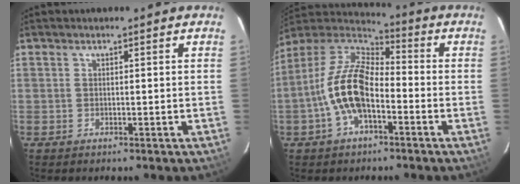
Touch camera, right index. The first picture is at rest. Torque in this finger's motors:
{"motor_torque": [1.69, -0.45, 1.05, 0.21]}